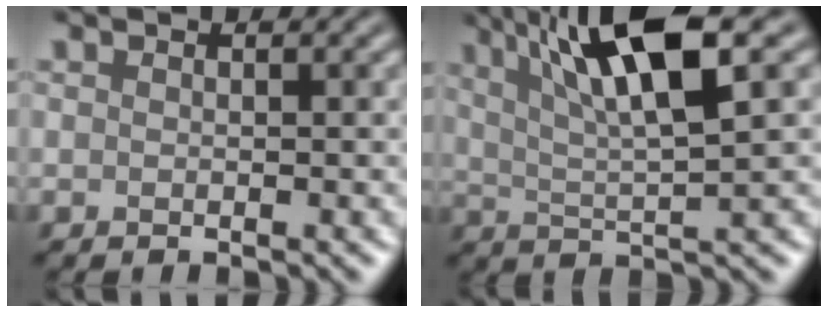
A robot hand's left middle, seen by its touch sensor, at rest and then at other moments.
{"total": 8.9, "force": [3.8, 1.9, 7.8], "torque": [-0.131, 0.015, 0.074]}